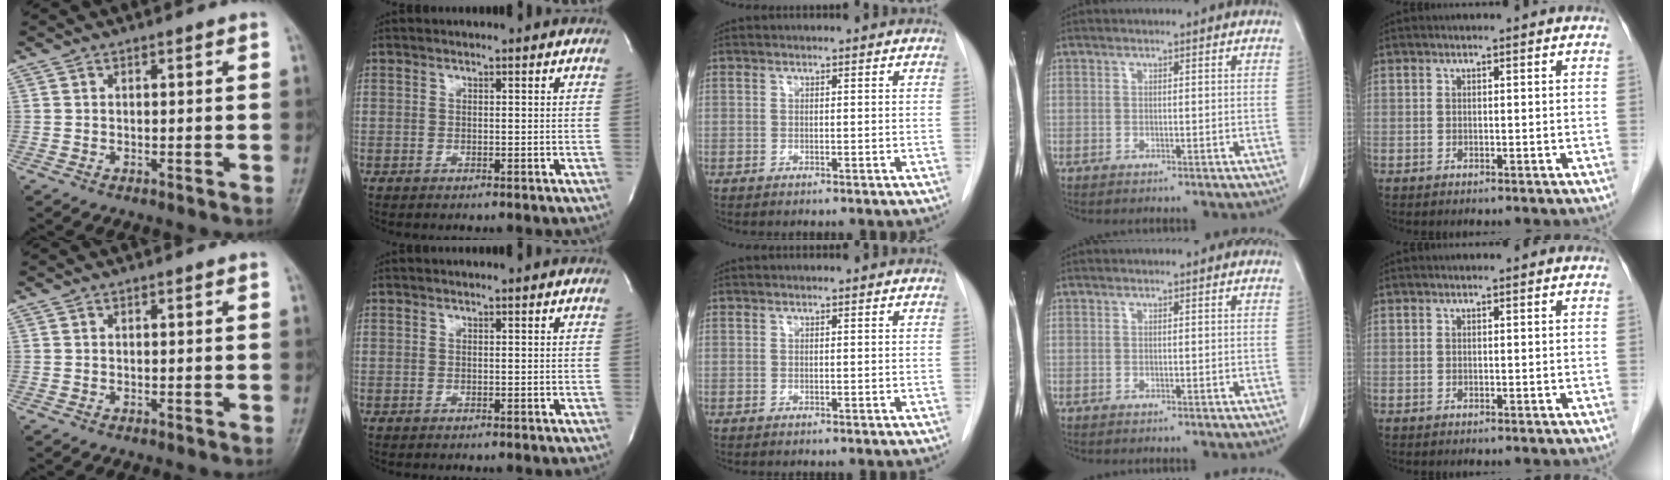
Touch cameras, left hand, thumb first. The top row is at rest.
{}